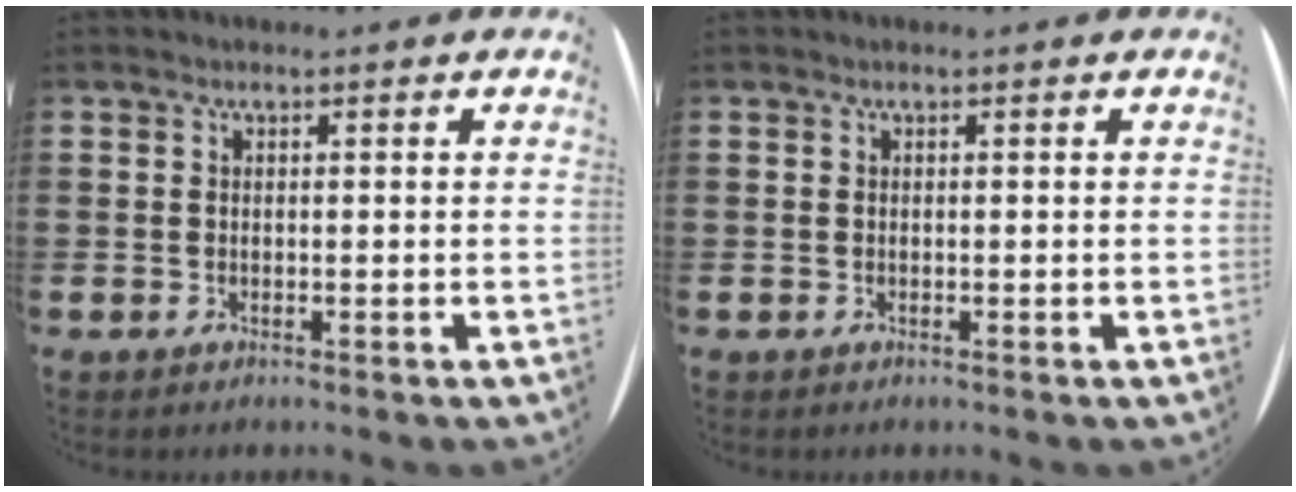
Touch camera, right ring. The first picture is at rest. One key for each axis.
{"total": 0.0}